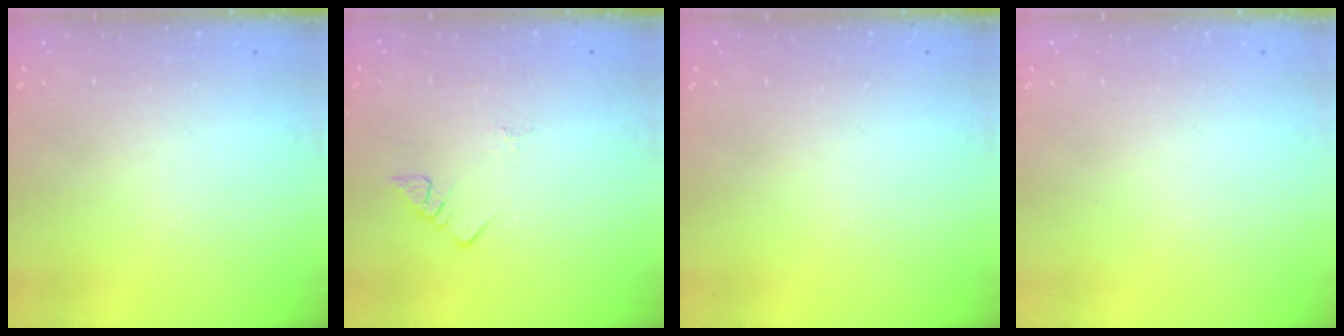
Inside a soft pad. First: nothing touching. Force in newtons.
{"total": 2.8, "press": 2.8, "slide": 0.4}
{"total": 0.0}
{"total": 1.6, "press": 1.6, "slide": 0.1}